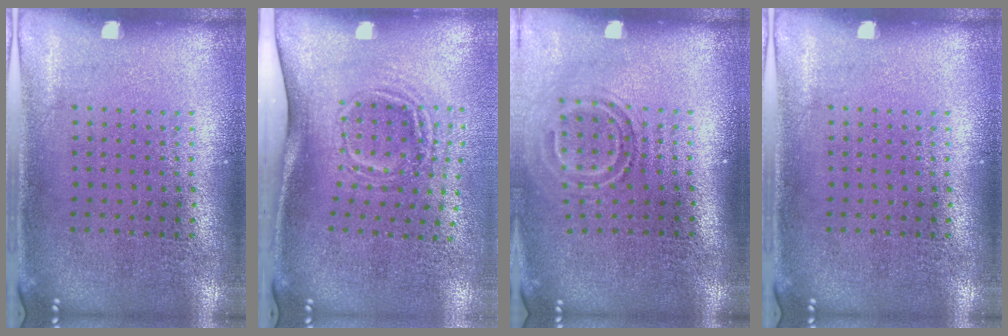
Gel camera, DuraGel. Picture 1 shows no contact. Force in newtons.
{"total": 1.8, "press": 1.2, "slide": 1.4}
{"total": 1.7, "press": 1.1, "slide": 1.3}
{"total": 0.0}